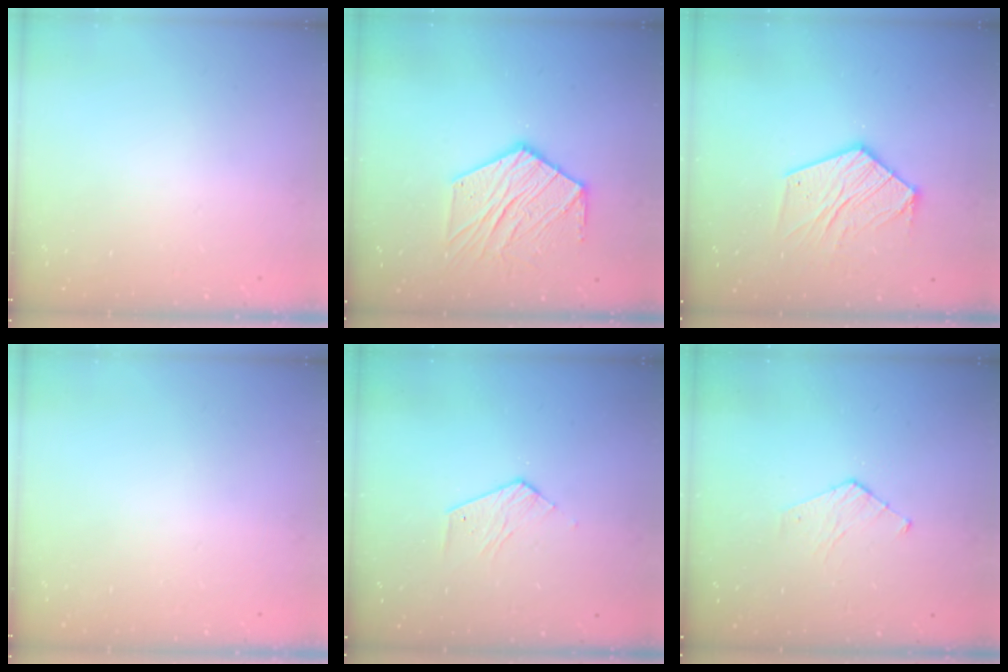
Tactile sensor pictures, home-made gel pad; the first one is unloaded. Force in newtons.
{"total": 13.5, "press": 13.4, "slide": 1.1}
{"total": 13.4, "press": 13.4, "slide": 1.2}
{"total": 0.0}
{"total": 3.7, "press": 3.7, "slide": 0.3}
{"total": 2.8, "press": 2.8, "slide": 0.3}